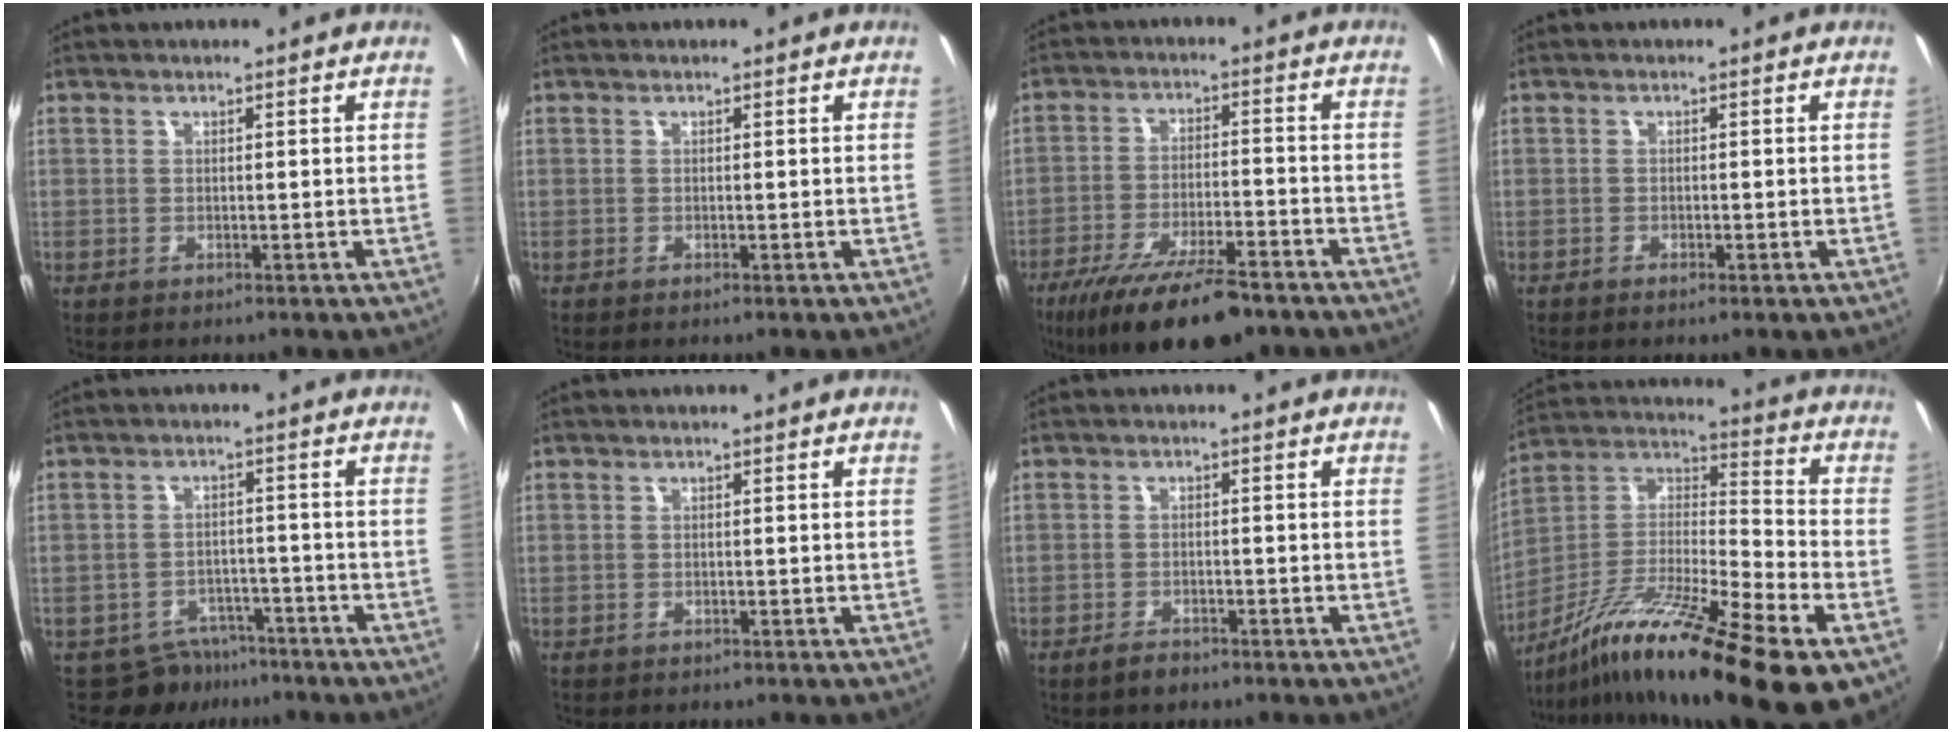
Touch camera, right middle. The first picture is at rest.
{"total": 0.0}
{"total": 16.5, "force": [-12.0, 4.7, 10.4], "torque": [-0.204, -0.032, -0.196]}
{"total": 1.3, "force": [-0.9, 0.3, 0.8], "torque": [-0.015, -0.002, -0.017]}
{"total": 6.1, "force": [-4.9, 3.6, 0.4], "torque": [-0.010, 0.015, -0.068]}
{"total": 0.6, "force": [-0.5, 0.3, 0.1], "torque": [-0.004, 0.000, -0.007]}
{"total": 2.6, "force": [-2.1, 1.0, 1.1], "torque": [-0.031, -0.001, -0.038]}
{"total": 26.4, "force": [-14.8, 4.4, 21.4], "torque": [-0.346, -0.028, -0.261]}